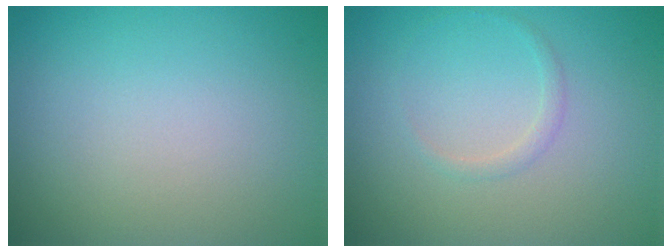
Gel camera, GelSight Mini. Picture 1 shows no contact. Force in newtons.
{"total": 1.0, "press": 1.0, "slide": 0.1}